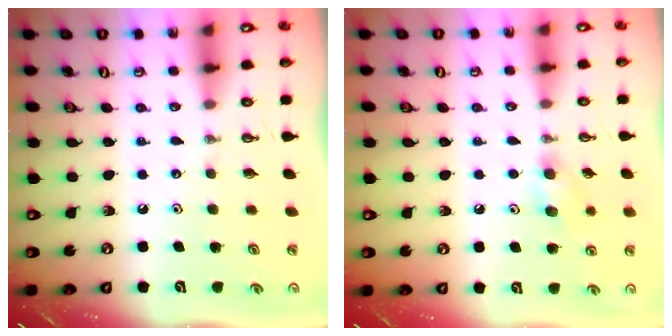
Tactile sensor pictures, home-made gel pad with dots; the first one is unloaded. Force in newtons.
{"total": 6.8, "press": 6.7, "slide": 1.2}